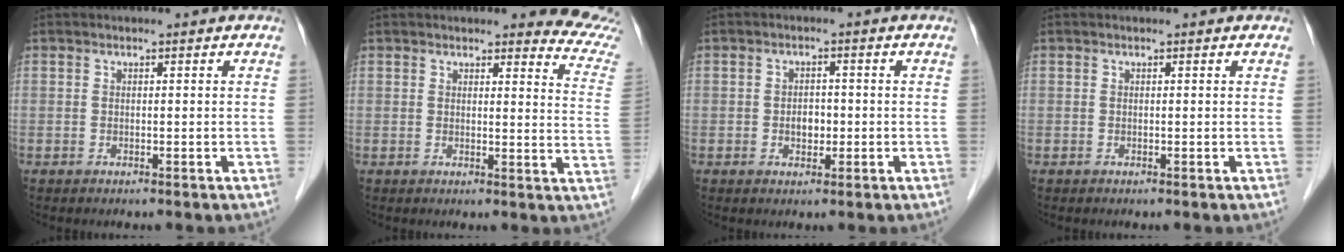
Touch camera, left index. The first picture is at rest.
{"total": 8.3, "force": [8.2, 0.3, 1.3], "torque": [0.005, -0.070, 0.057]}
{"total": 2.4, "force": [-0.5, 1.7, 1.7], "torque": [-0.025, 0.006, -0.005]}
{"total": 0.0}